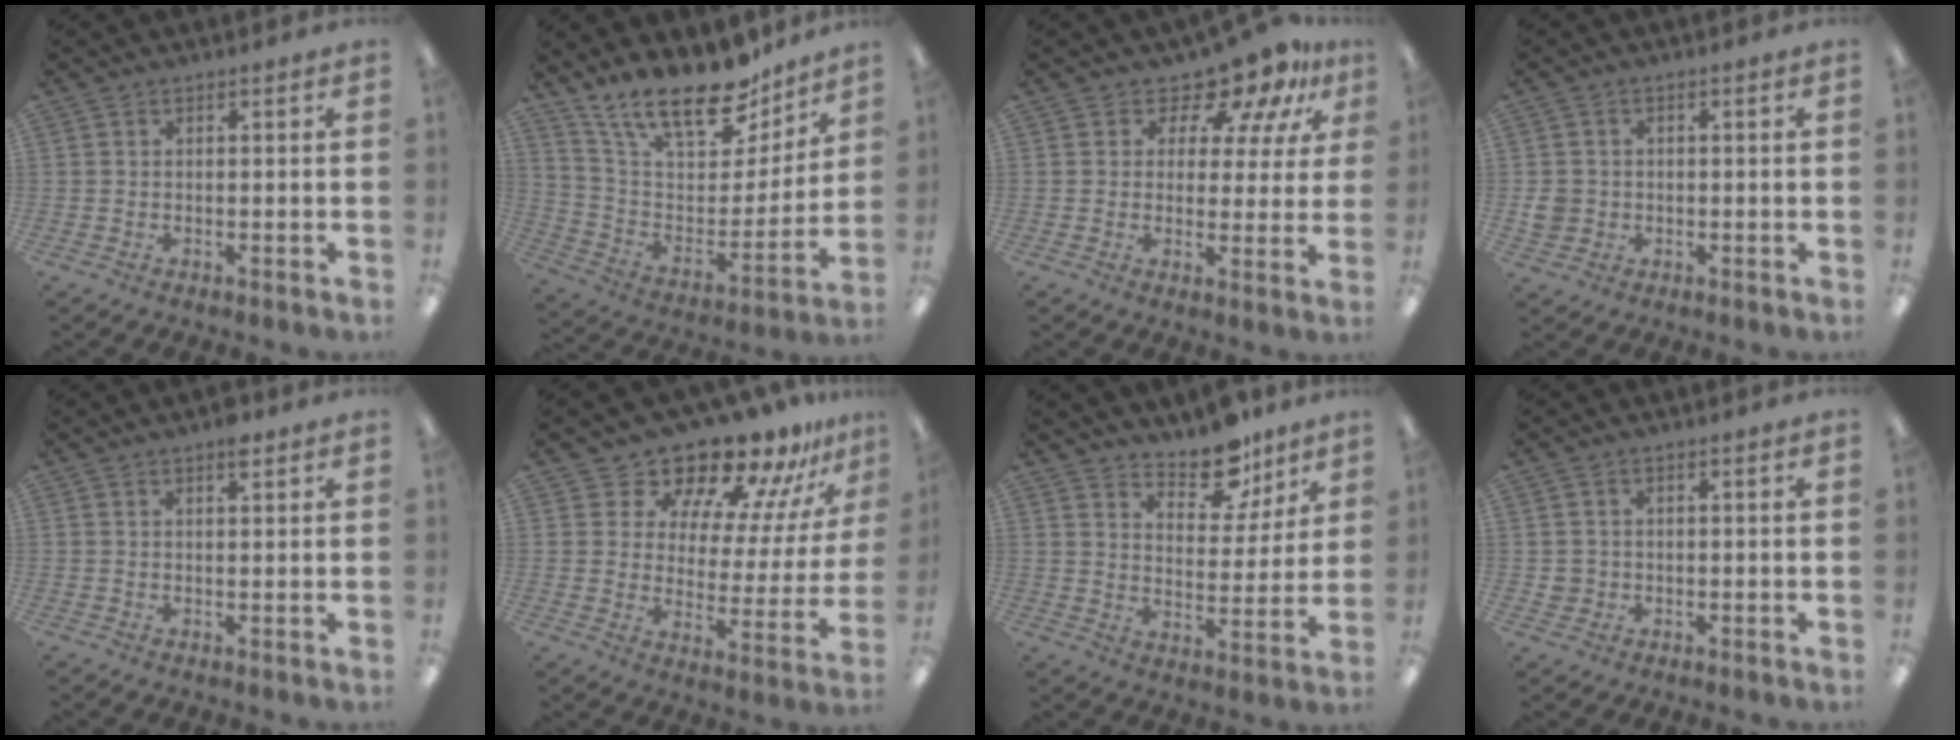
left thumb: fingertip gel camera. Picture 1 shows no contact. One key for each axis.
{"total": 20.9, "fx": 16.3, "fy": 7.8, "fz": 10.5, "tx": -0.185, "ty": -0.112, "tz": 0.289}
{"total": 10.0, "fx": 8.0, "fy": 4.6, "fz": 3.7, "tx": -0.058, "ty": -0.068, "tz": 0.143}
{"total": 3.8, "fx": -0.4, "fy": 3.6, "fz": 1.0, "tx": -0.011, "ty": 0.006, "tz": -0.007}
{"total": 6.2, "fx": 4.2, "fy": 3.0, "fz": 3.6, "tx": -0.032, "ty": -0.021, "tz": 0.066}
{"total": 14.5, "fx": 13.4, "fy": 4.7, "fz": 2.9, "tx": -0.061, "ty": -0.127, "tz": 0.232}
{"total": 11.3, "fx": 9.3, "fy": 5.2, "fz": 3.8, "tx": -0.046, "ty": -0.068, "tz": 0.169}
{"total": 2.3, "fx": -0.2, "fy": 2.3, "fz": 0.2, "tx": 0.002, "ty": 0.000, "tz": -0.007}